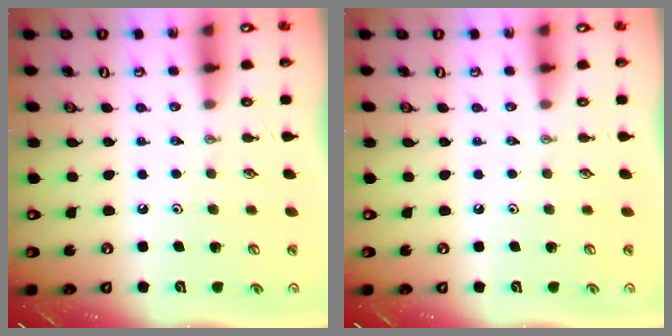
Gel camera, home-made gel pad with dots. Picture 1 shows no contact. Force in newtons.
{"total": 0.0}